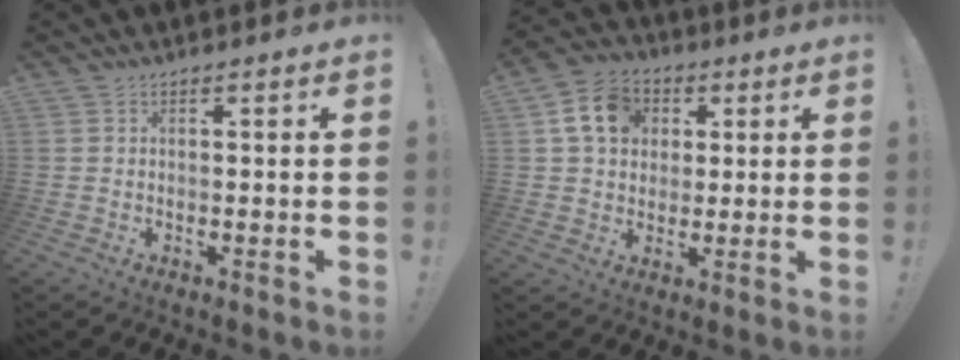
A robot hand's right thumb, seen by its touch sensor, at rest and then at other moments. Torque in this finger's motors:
{"motor_torque": [0.65, 1.90, 0.57, -0.51, 0.34]}